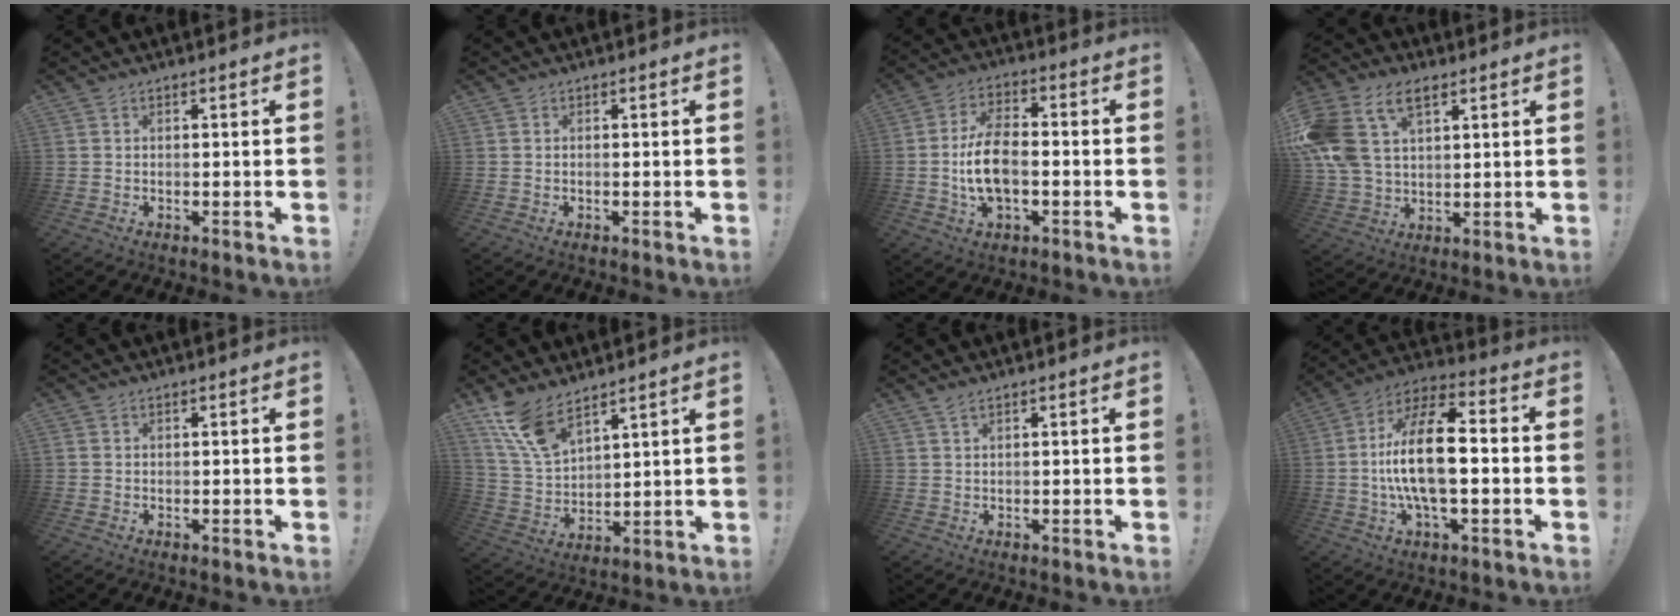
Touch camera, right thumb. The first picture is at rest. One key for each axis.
{"total": 0.0}
{"total": 11.6, "fx": -2.0, "fy": 6.5, "fz": 9.4, "tx": -0.171, "ty": 0.007, "tz": -0.034}
{"total": 17.5, "fx": 7.5, "fy": 11.2, "fz": 11.1, "tx": -0.226, "ty": -0.025, "tz": 0.142}
{"total": 0.8, "fx": 0.4, "fy": 0.7, "fz": 0.2, "tx": -0.008, "ty": 0.004, "tz": 0.007}
{"total": 11.6, "fx": 9.1, "fy": 4.5, "fz": 5.7, "tx": -0.114, "ty": -0.054, "tz": 0.177}
{"total": 1.5, "fx": 1.2, "fy": 0.3, "fz": 0.9, "tx": -0.018, "ty": 0.002, "tz": 0.021}
{"total": 18.2, "fx": -1.2, "fy": 7.5, "fz": 16.5, "tx": -0.306, "ty": 0.004, "tz": -0.024}